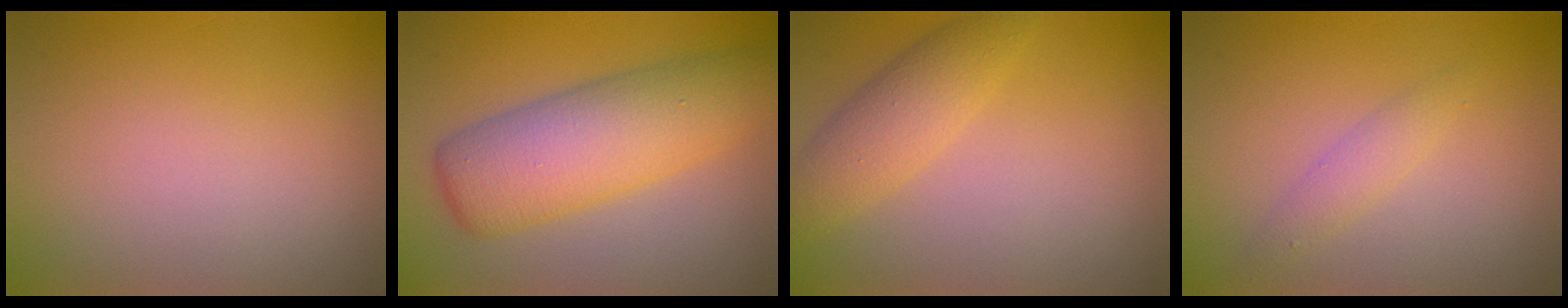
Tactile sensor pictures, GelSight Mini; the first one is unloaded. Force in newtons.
{"total": 8.2, "press": 8.2, "slide": 0.2}
{"total": 3.7, "press": 3.7, "slide": 0.1}
{"total": 1.6, "press": 1.6, "slide": 0.1}